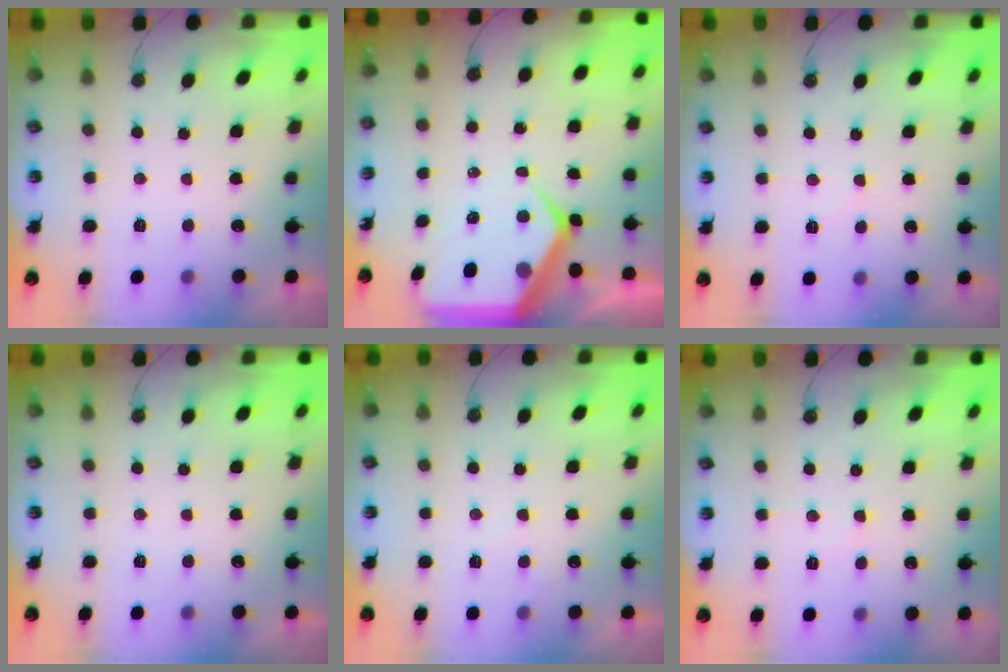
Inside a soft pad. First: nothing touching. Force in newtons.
{"total": 8.8, "press": 8.8, "slide": 0.9}
{"total": 4.8, "press": 4.8, "slide": 0.6}
{"total": 0.0}
{"total": 4.0, "press": 4.0, "slide": 0.5}
{"total": 5.3, "press": 5.3, "slide": 0.5}